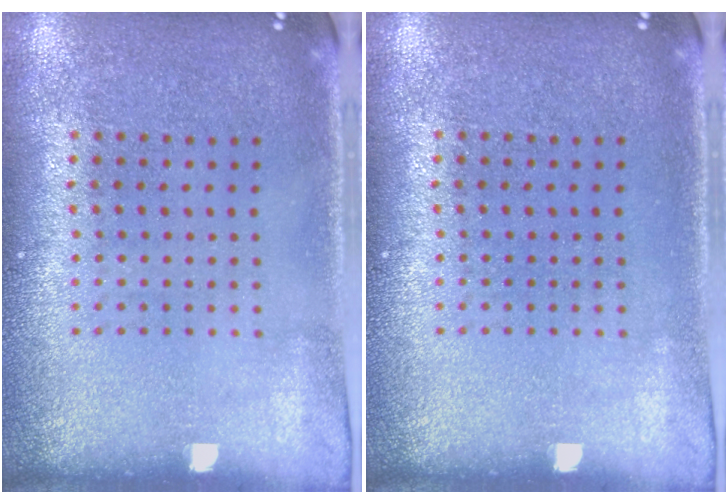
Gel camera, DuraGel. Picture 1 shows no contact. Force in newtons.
{"total": 0.0}